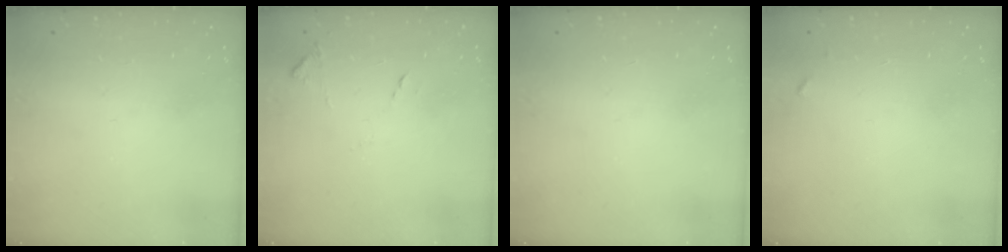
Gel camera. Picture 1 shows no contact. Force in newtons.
{"total": 8.2, "press": 8.2, "slide": 0.6}
{"total": 0.0}
{"total": 3.6, "press": 3.6, "slide": 0.2}